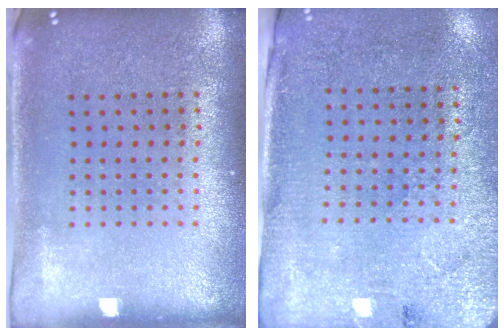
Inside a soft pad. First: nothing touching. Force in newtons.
{"total": 2.7, "press": 2.3, "slide": 1.4}